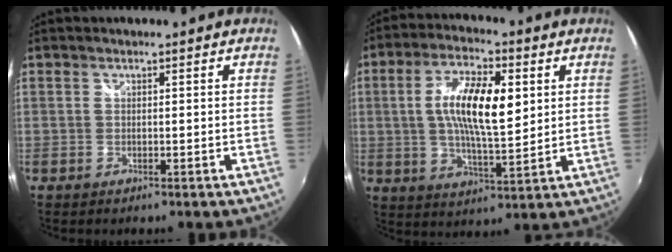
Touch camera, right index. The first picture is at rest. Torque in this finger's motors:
{"motor_torque": [1.13, 0.74, 0.43, 0.20]}